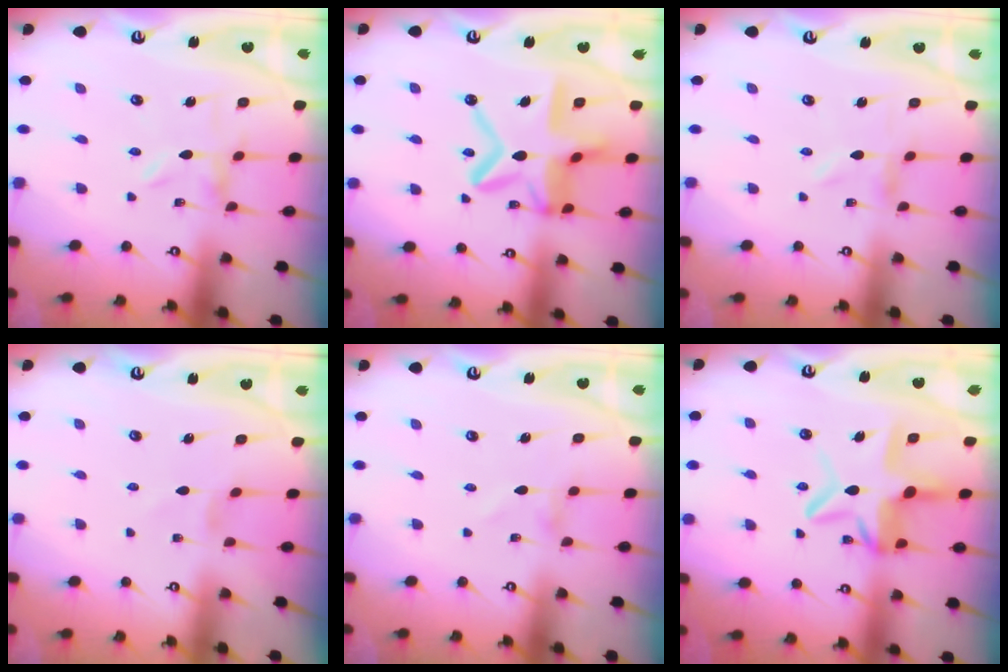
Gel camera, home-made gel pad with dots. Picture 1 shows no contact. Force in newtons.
{"total": 18.4, "press": 18.3, "slide": 1.7}
{"total": 0.0}
{"total": 1.2, "press": 1.2, "slide": 0.3}
{"total": 0.0}
{"total": 11.5, "press": 11.4, "slide": 1.4}